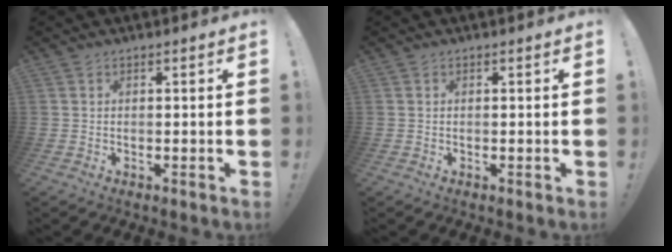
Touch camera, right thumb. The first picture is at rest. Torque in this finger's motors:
{"motor_torque": [-0.05, 0.08, -0.04, 0.02, 0.03]}